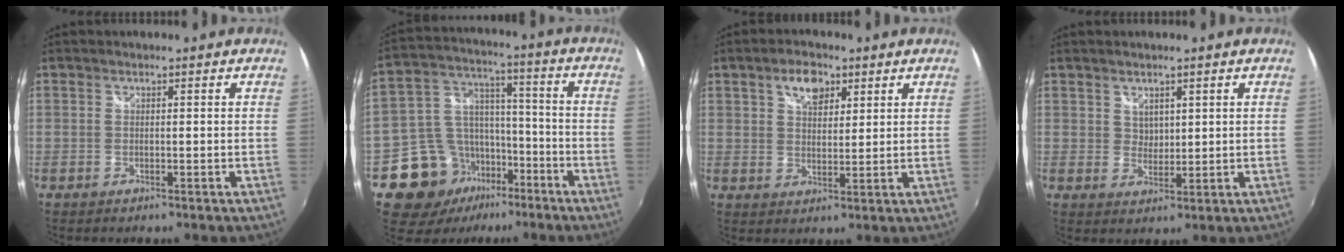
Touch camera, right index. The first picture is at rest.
{"total": 14.9, "force": [-8.6, 10.8, 5.5], "torque": [-0.127, 0.041, -0.134]}
{"total": 6.0, "force": [3.3, 3.5, 3.7], "torque": [-0.058, 0.013, 0.056]}
{"total": 2.7, "force": [1.6, 2.0, 0.8], "torque": [-0.006, 0.000, 0.030]}